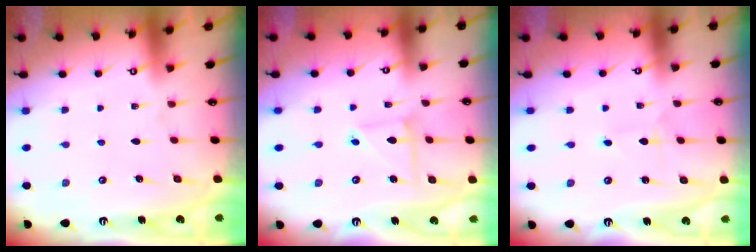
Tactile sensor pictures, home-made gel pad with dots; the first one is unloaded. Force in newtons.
{"total": 5.4, "press": 5.4, "slide": 0.4}
{"total": 1.1, "press": 1.0, "slide": 0.1}